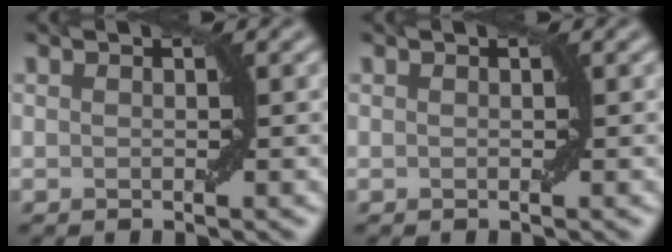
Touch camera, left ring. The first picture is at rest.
{"total": 0.0}